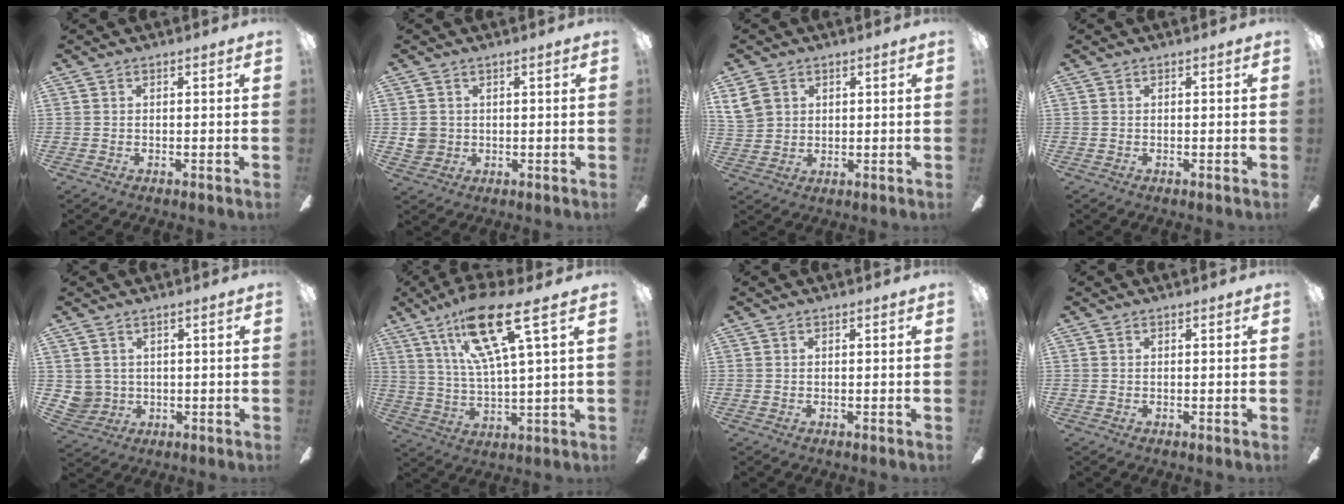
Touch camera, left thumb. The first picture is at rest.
{"total": 3.6, "force": [0.7, 3.5, 0.7], "torque": [-0.011, 0.006, 0.015]}
{"total": 5.7, "force": [2.7, 4.5, 2.2], "torque": [-0.046, 0.010, 0.055]}
{"total": 0.0}
{"total": 4.0, "force": [1.6, 3.7, -0.1], "torque": [-0.022, 0.000, 0.030]}
{"total": 19.6, "force": [10.8, 4.7, 15.6], "torque": [-0.292, -0.034, 0.167]}
{"total": 0.0}
{"total": 0.0}